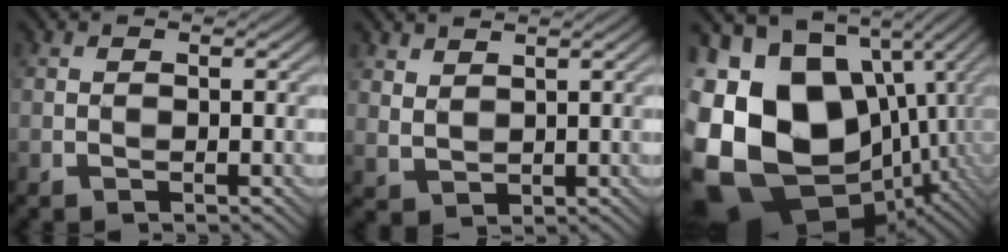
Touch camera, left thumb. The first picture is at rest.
{"total": 2.2, "force": [1.8, 1.1, 0.6], "torque": [-0.019, -0.003, 0.047]}
{"total": 22.1, "force": [-2.3, 17.2, 13.7], "torque": [-0.306, -0.035, -0.009]}